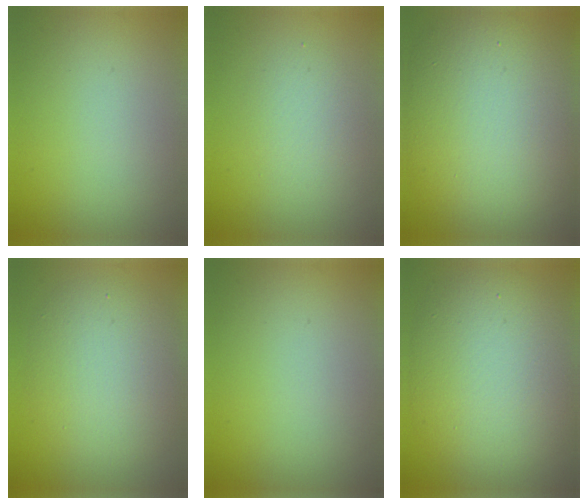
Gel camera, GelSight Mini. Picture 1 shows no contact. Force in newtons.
{"total": 2.2, "press": 2.1, "slide": 0.2}
{"total": 13.7, "press": 13.7, "slide": 0.7}
{"total": 6.0, "press": 6.0, "slide": 0.2}
{"total": 0.0}
{"total": 10.5, "press": 10.5, "slide": 0.9}